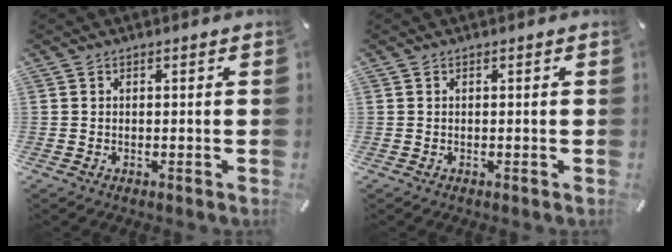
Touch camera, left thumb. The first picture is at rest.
{"total": 0.0}